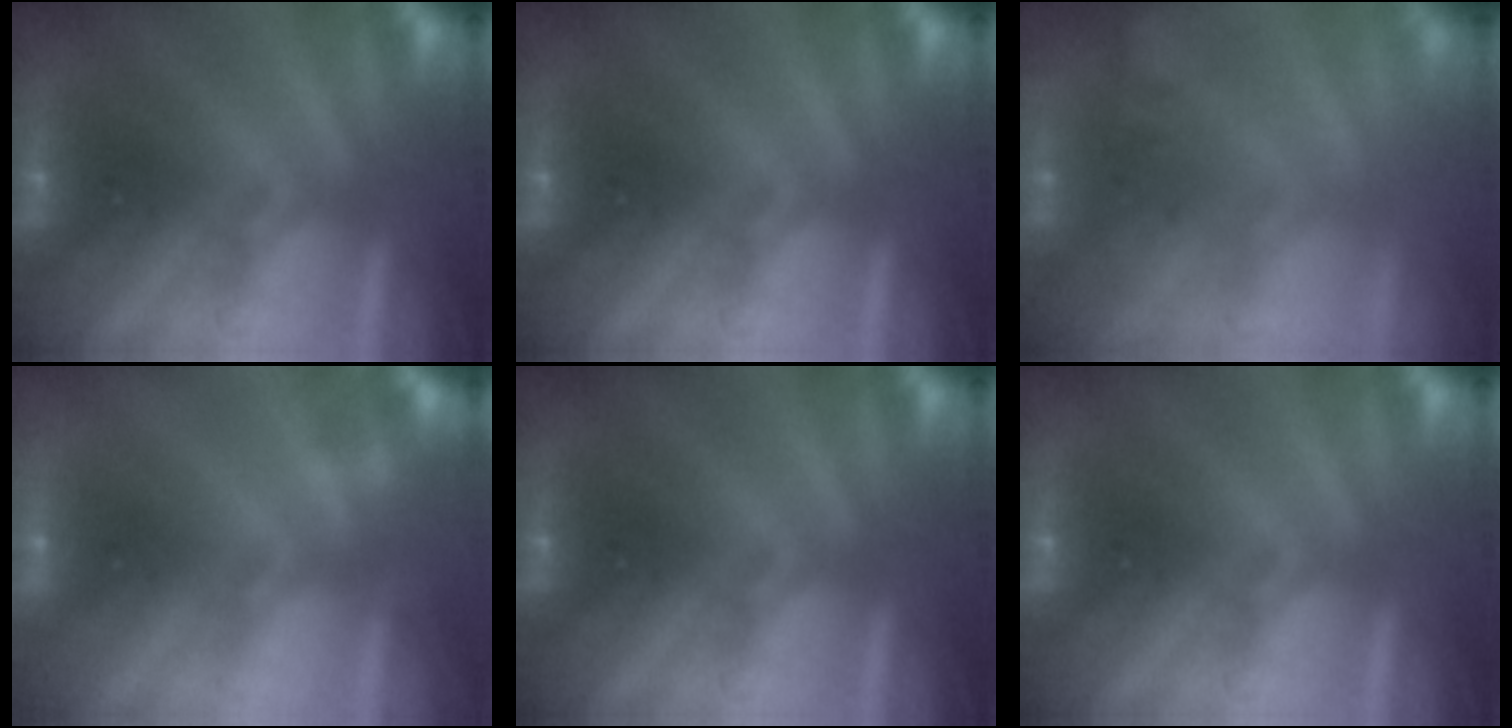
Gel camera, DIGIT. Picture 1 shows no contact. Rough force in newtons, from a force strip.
{"total": 0.0}
{"total": 9.0}
{"total": 2.2}
{"total": 0.0}
{"total": 0.0}